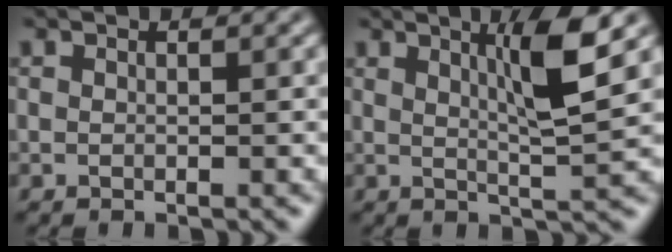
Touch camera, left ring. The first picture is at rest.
{"total": 4.2, "force": [1.5, 0.0, 4.0], "torque": [-0.077, -0.004, 0.036]}